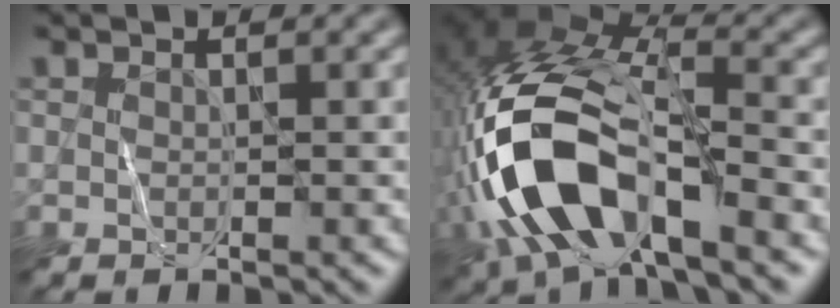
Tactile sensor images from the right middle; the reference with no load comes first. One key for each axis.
{"total": 12.9, "fx": -5.1, "fy": 6.0, "fz": 10.3, "tx": -0.227, "ty": -0.007, "tz": -0.096}